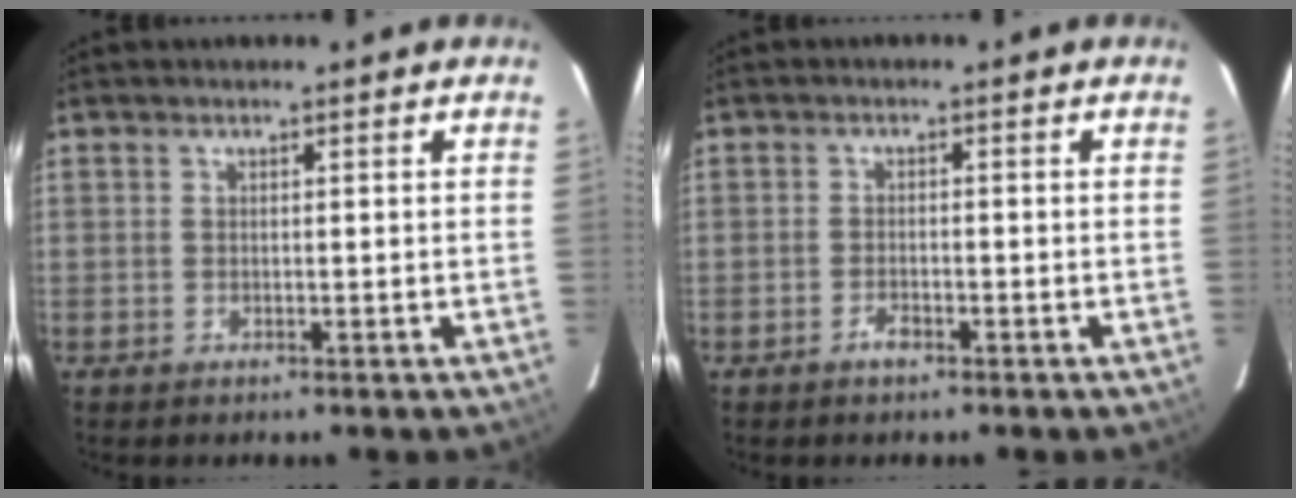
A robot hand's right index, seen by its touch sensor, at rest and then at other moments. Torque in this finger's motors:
{"motor_torque": [0.09, 0.03, -0.04, 0.03]}